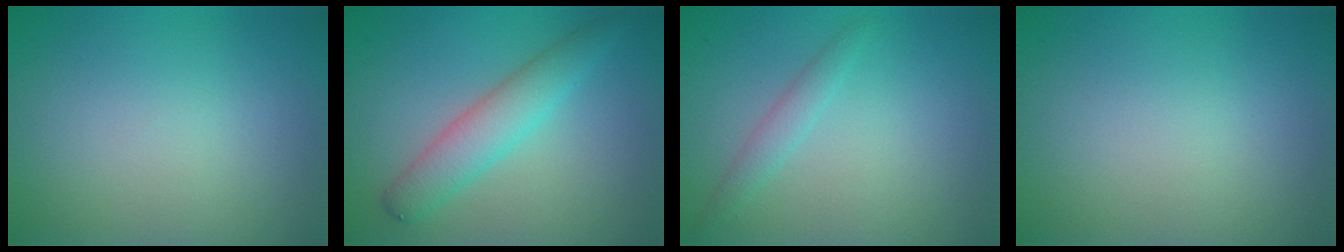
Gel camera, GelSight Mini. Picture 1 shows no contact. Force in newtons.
{"total": 3.7, "press": 3.7, "slide": 0.1}
{"total": 1.4, "press": 1.4, "slide": 0.1}
{"total": 0.0}